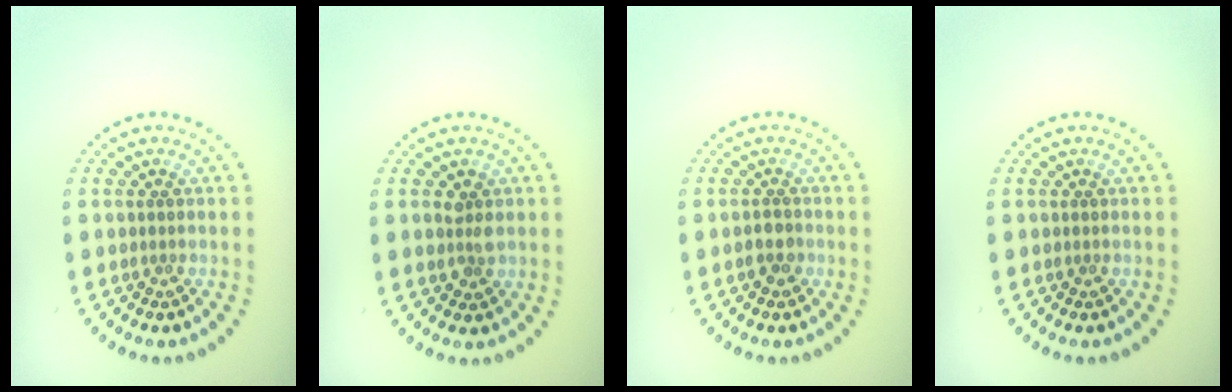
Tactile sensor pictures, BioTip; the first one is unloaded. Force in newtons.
{"total": 1.7, "press": 1.6, "slide": 0.4}
{"total": 1.6, "press": 1.5, "slide": 0.6}
{"total": 0.0}